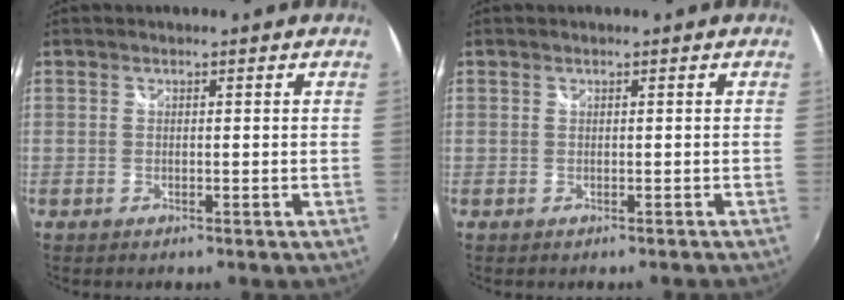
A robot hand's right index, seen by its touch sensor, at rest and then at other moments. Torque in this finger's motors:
{"motor_torque": [-0.79, -0.40, -0.54, -0.08]}